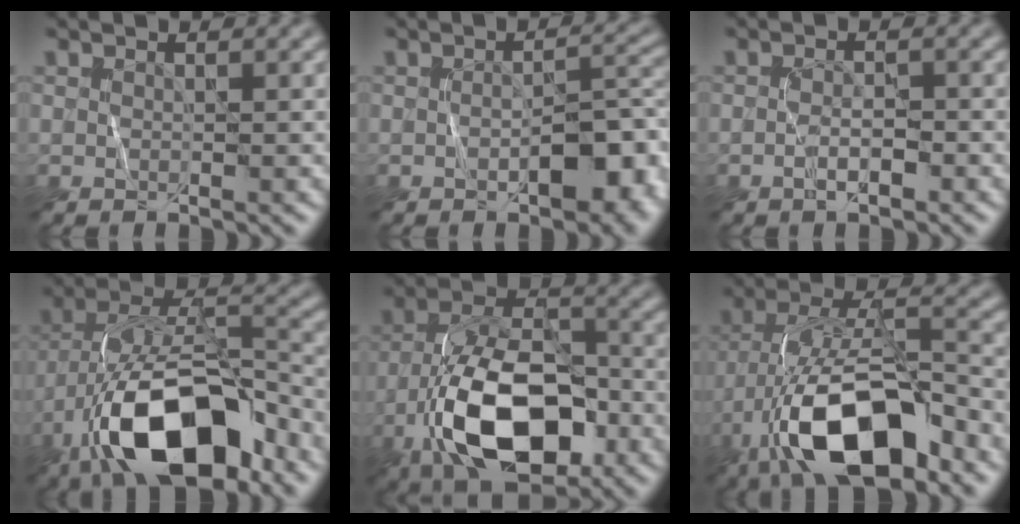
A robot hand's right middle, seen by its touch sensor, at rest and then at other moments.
{"total": 5.9, "force": [-2.2, 2.5, 4.9], "torque": [-0.060, 0.014, -0.027]}
{"total": 1.4, "force": [-0.6, 0.5, 1.1], "torque": [-0.019, 0.009, -0.012]}
{"total": 14.2, "force": [-7.1, 6.4, 10.5], "torque": [-0.181, 0.012, -0.124]}
{"total": 12.3, "force": [-5.2, 6.3, 9.2], "torque": [-0.172, 0.008, -0.096]}
{"total": 13.0, "force": [-6.4, 5.4, 10.0], "torque": [-0.182, 0.011, -0.116]}